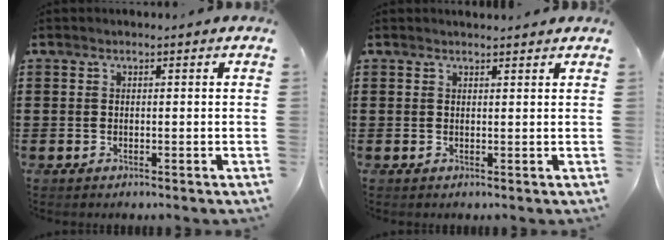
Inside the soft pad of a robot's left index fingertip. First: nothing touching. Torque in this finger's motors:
{"motor_torque": [0.10, -0.04, -0.01, -0.01]}